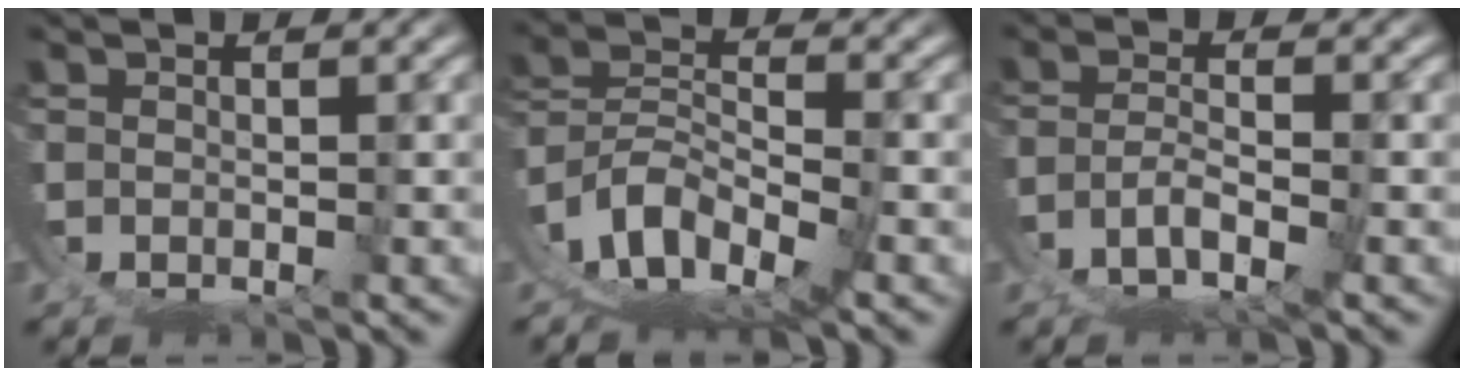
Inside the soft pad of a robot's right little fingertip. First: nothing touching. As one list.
[{"total": 11.2, "force": [-4.4, 8.2, 6.1], "torque": [-0.147, -0.047, -0.070]}, {"total": 3.6, "force": [-2.8, 0.2, 2.3], "torque": [-0.029, -0.008, -0.043]}]